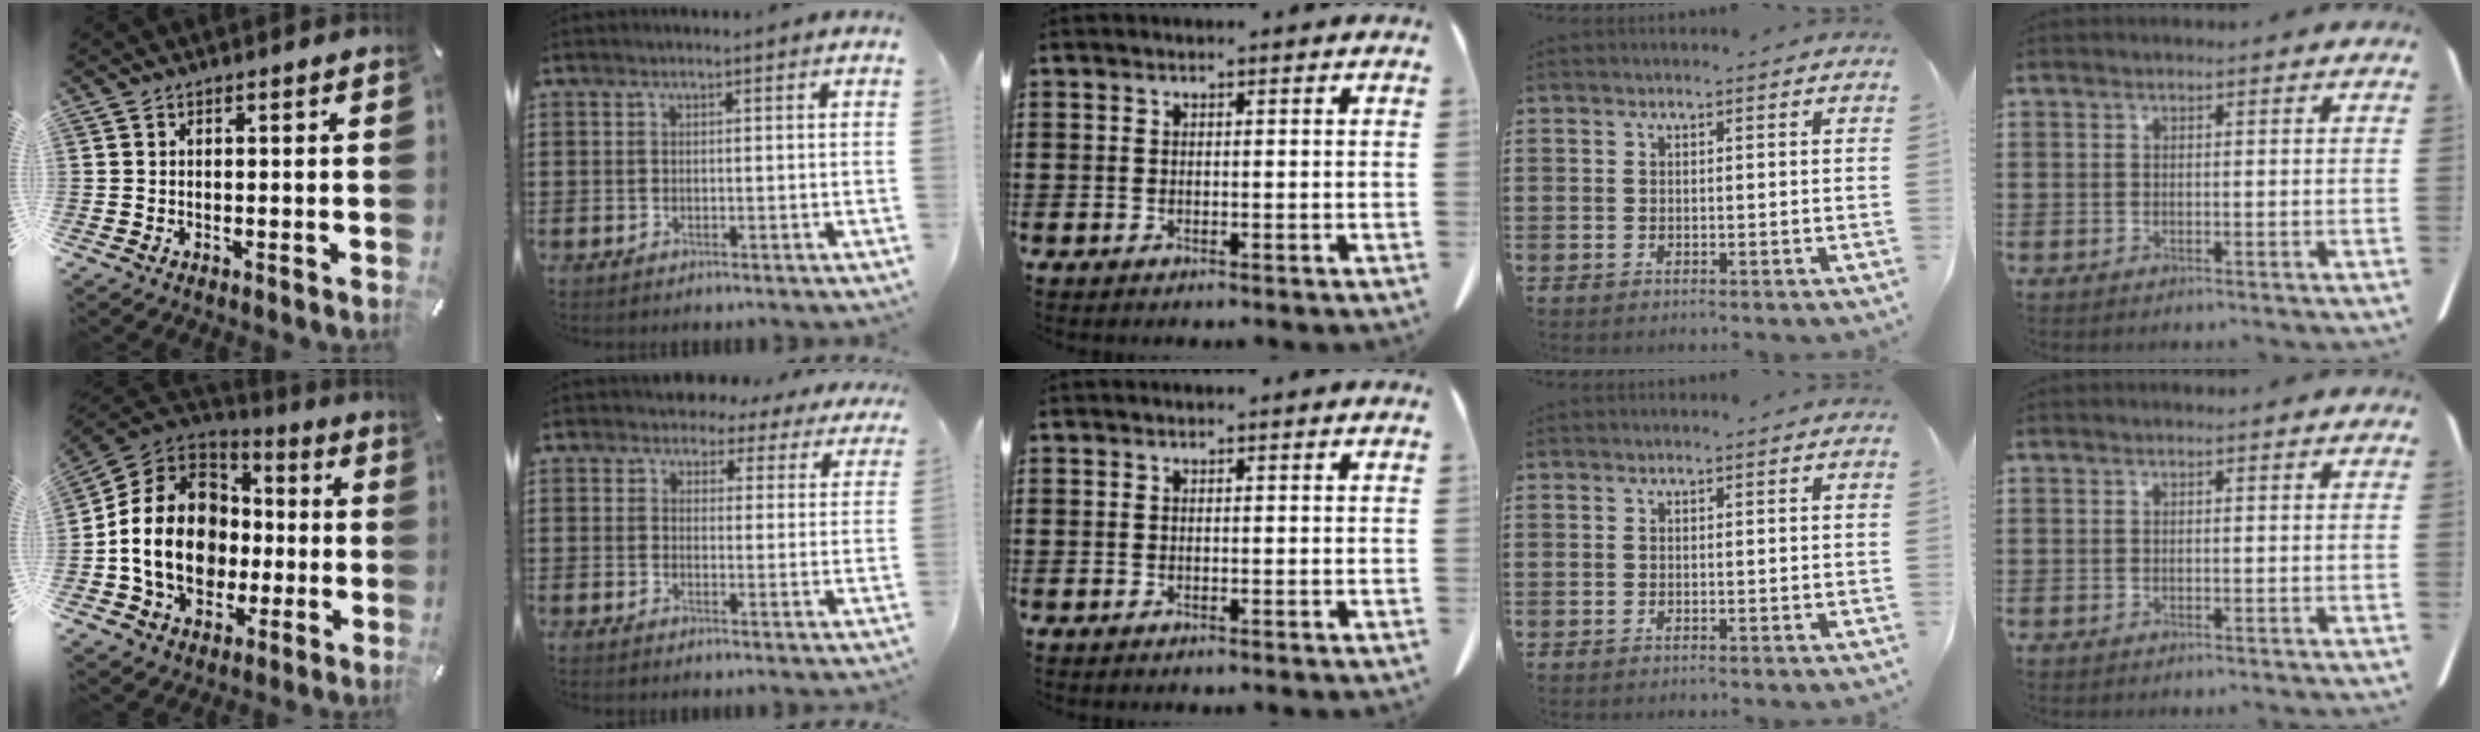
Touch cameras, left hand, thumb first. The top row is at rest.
{"thumb": {"total": 18.9, "force": [-2.7, 15.1, 11.1], "torque": [-0.230, 0.022, -0.047]}, "index": {"total": 3.9, "force": [3.4, 1.9, 0.6], "torque": [-0.021, -0.009, 0.059]}}